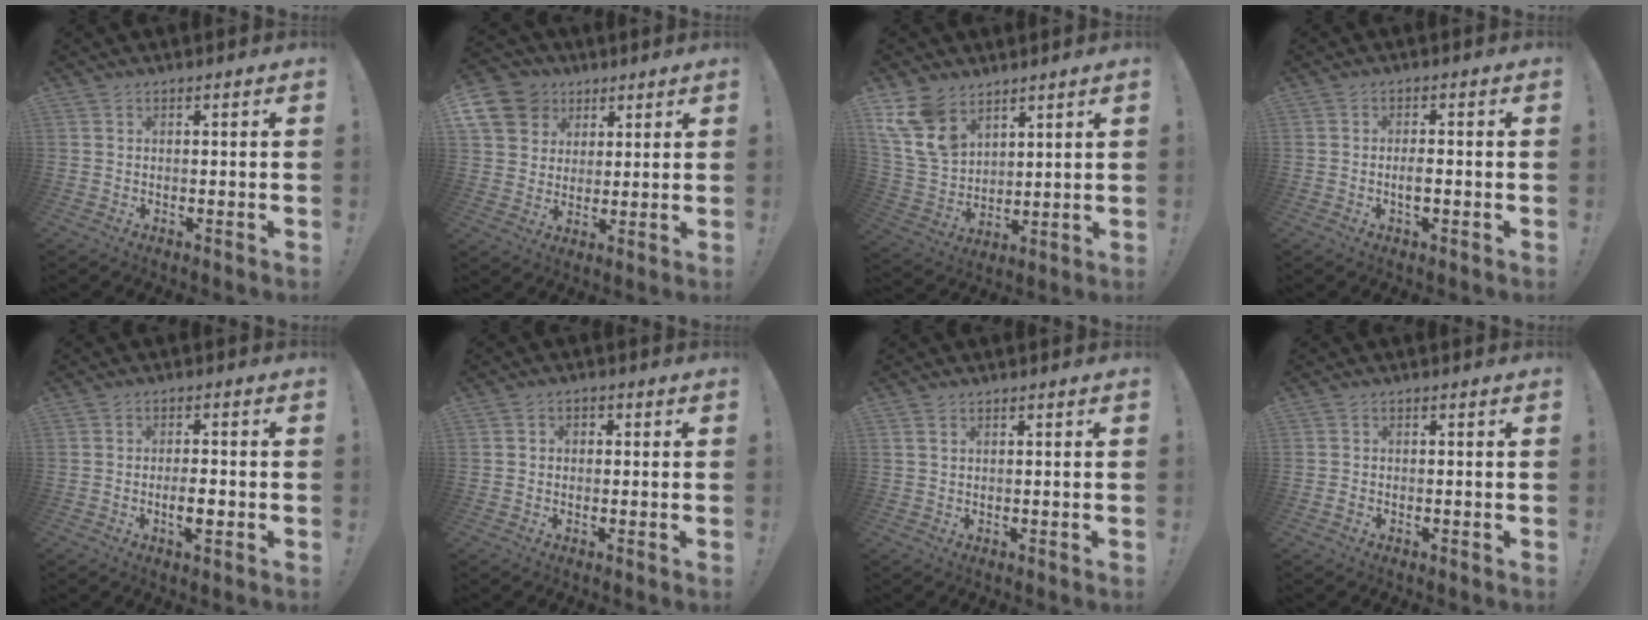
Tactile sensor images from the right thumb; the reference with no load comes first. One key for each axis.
{"total": 12.1, "fx": 5.1, "fy": 10.2, "fz": 4.2, "tx": -0.064, "ty": -0.031, "tz": 0.101}
{"total": 13.8, "fx": 9.0, "fy": 8.6, "fz": 6.1, "tx": -0.130, "ty": -0.051, "tz": 0.178}
{"total": 2.9, "fx": -0.9, "fy": 0.9, "fz": 2.6, "tx": -0.038, "ty": 0.001, "tz": -0.018}
{"total": 4.5, "fx": -1.5, "fy": 1.1, "fz": 4.1, "tx": -0.065, "ty": -0.002, "tz": -0.028}
{"total": 2.1, "fx": -0.8, "fy": 1.7, "fz": 0.9, "tx": -0.013, "ty": 0.007, "tz": -0.016}
{"total": 1.2, "fx": 0.7, "fy": 0.8, "fz": 0.6, "tx": -0.006, "ty": 0.000, "tz": 0.012}
{"total": 1.0, "fx": -0.6, "fy": 0.5, "fz": 0.5, "tx": -0.009, "ty": 0.003, "tz": -0.011}